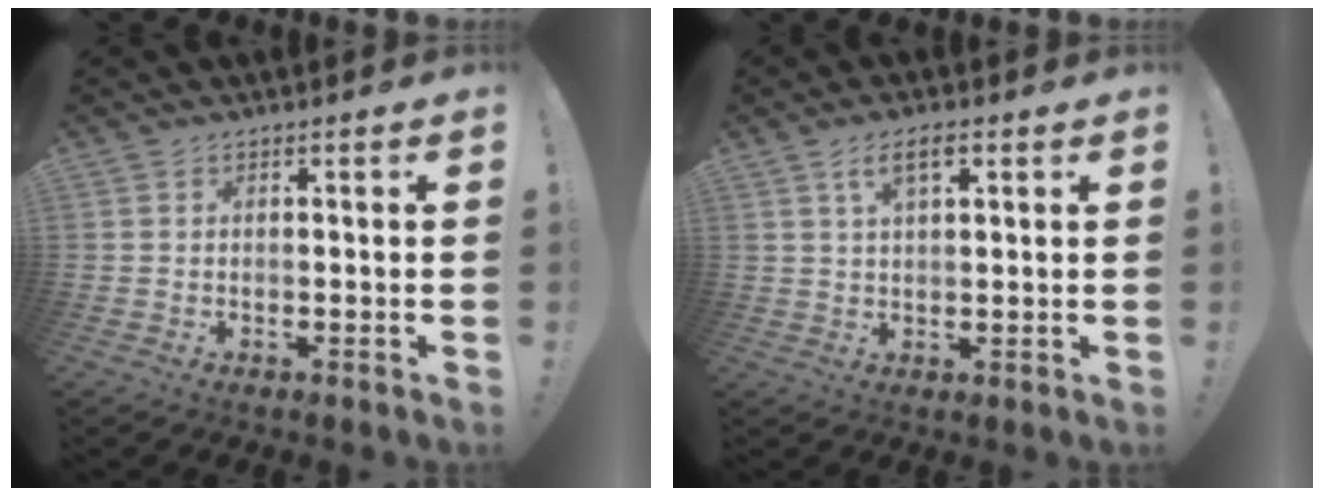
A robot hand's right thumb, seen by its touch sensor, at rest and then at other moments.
{"total": 5.7, "force": [2.5, 2.2, 4.6], "torque": [-0.077, 0.002, 0.042]}